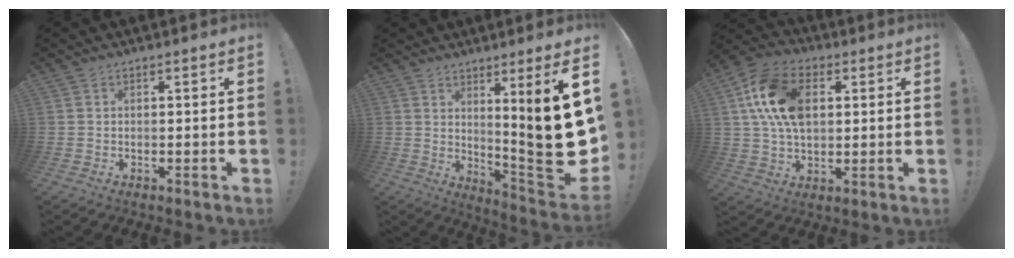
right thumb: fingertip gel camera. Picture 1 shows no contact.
{"total": 17.9, "force": [4.0, 1.6, 17.3], "torque": [-0.230, -0.056, 0.062]}
{"total": 17.5, "force": [4.0, 11.7, 12.3], "torque": [-0.221, 0.008, 0.078]}